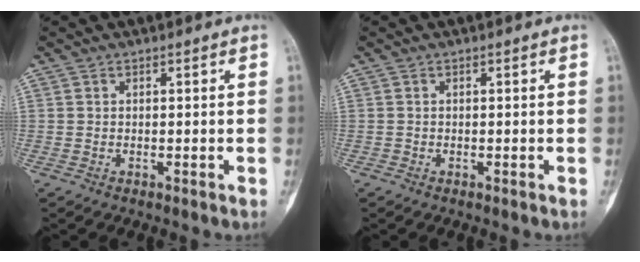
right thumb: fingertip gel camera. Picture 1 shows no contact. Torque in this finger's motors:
{"motor_torque": [-0.48, 0.24, 0.26, -0.15, 0.01]}